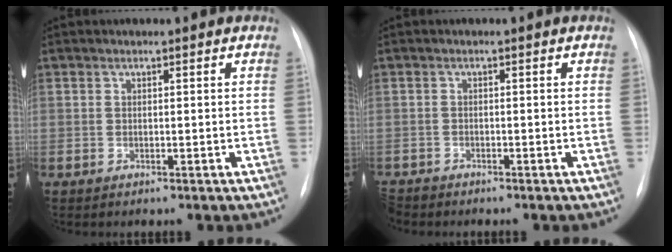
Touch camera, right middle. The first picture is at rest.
{"total": 2.5, "force": [-2.4, 0.9, 0.0], "torque": [-0.001, -0.005, -0.043]}